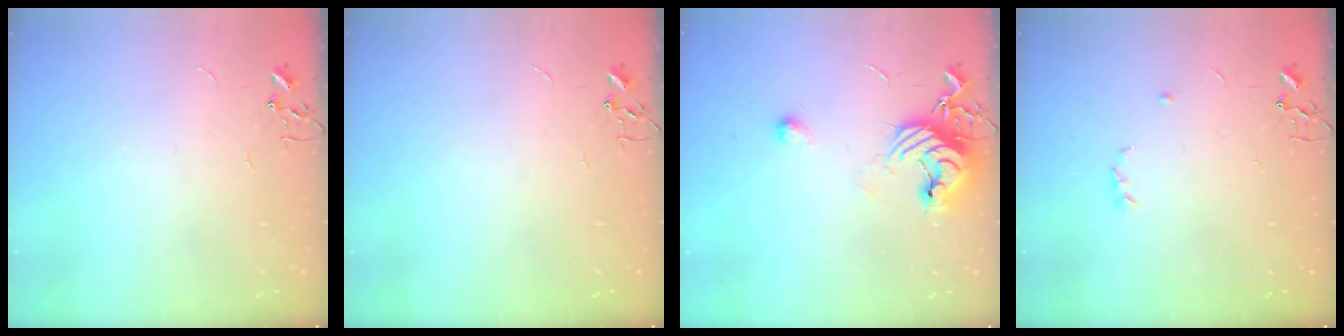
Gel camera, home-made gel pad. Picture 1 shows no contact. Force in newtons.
{"total": 0.0}
{"total": 12.5, "press": 12.4, "slide": 1.0}
{"total": 3.2, "press": 3.1, "slide": 0.6}